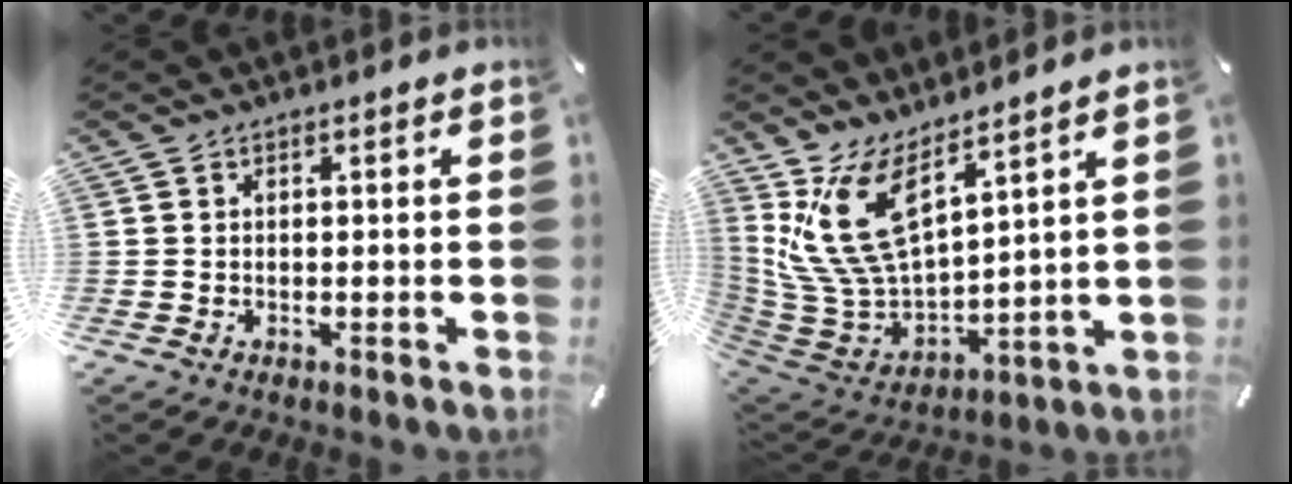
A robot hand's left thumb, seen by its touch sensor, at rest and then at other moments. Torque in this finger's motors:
{"motor_torque": [2.58, 2.42, 1.51, -1.26, 0.72]}